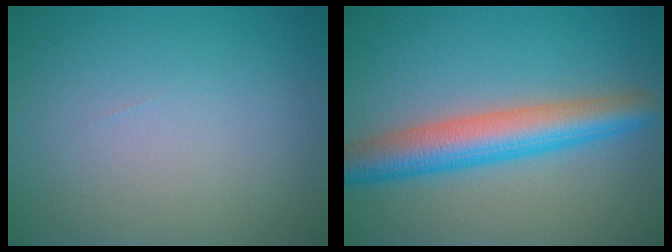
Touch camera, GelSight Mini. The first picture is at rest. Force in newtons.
{"total": 6.3, "press": 6.3, "slide": 0.2}